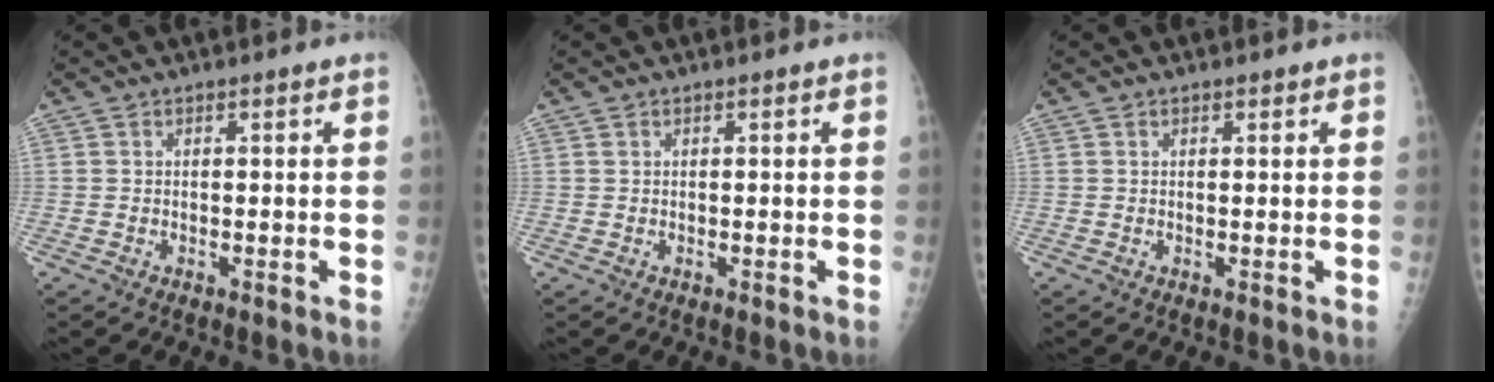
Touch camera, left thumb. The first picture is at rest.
{"total": 0.0}
{"total": 0.6, "force": [0.4, 0.3, 0.2], "torque": [-0.001, -0.003, 0.004]}